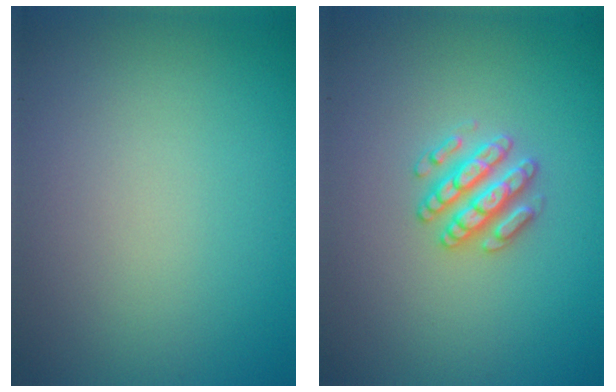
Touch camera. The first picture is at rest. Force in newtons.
{"total": 2.9, "press": 2.8, "slide": 0.5}